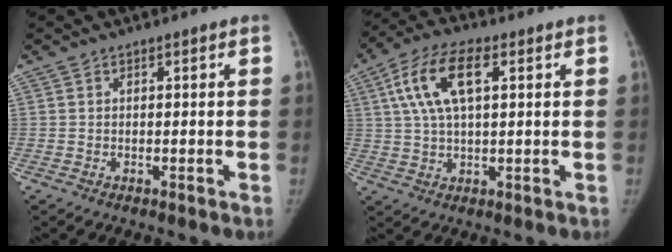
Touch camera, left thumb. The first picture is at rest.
{"total": 11.5, "force": [3.6, 5.0, 9.7], "torque": [-0.191, 0.010, 0.063]}